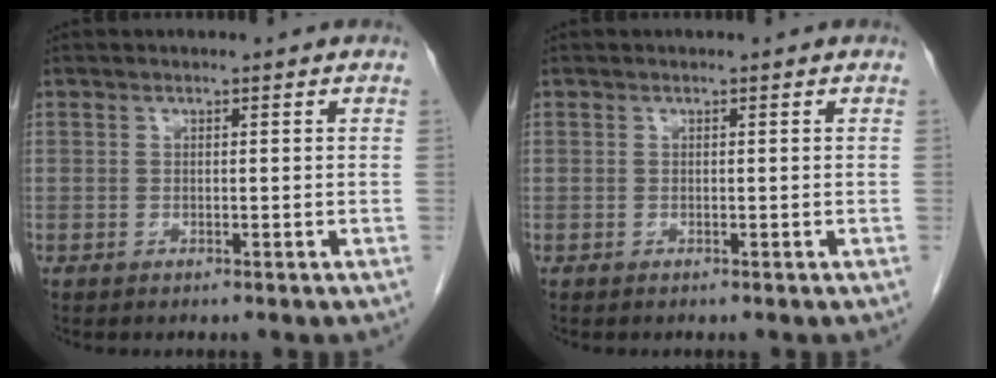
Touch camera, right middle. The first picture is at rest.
{"total": 0.0}